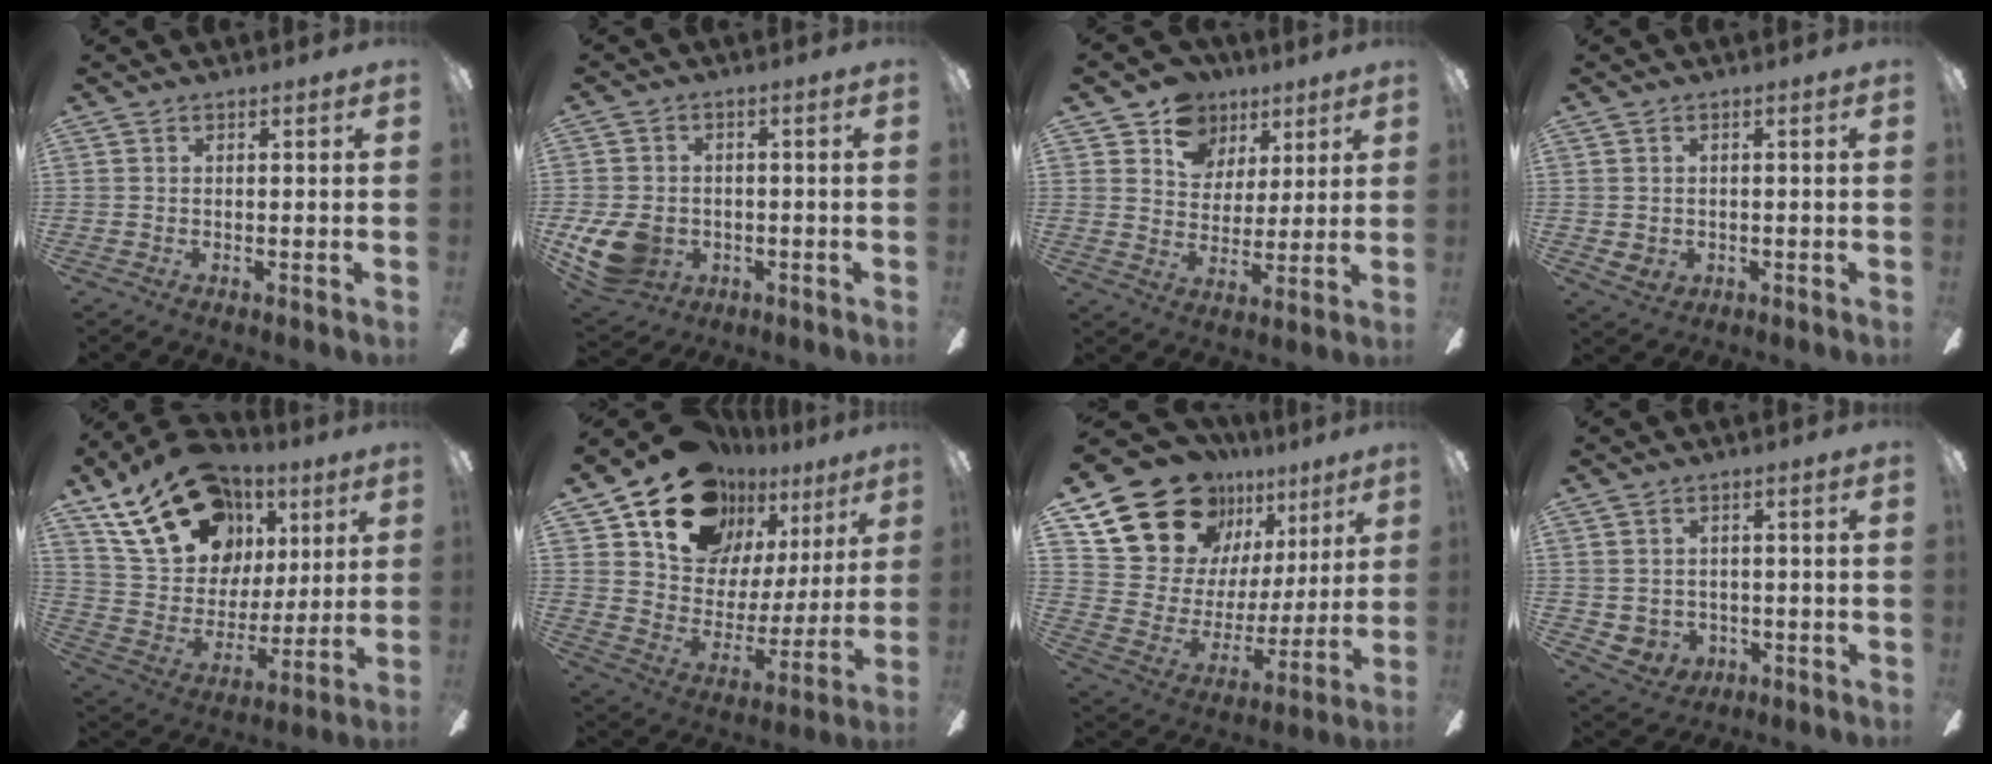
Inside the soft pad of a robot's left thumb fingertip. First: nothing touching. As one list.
[{"total": 11.1, "force": [-3.2, 8.7, 6.2], "torque": [-0.135, 0.012, -0.056]}, {"total": 11.2, "force": [7.0, 8.5, 2.5], "torque": [-0.045, -0.042, 0.131]}, {"total": 1.8, "force": [0.4, 1.6, 0.8], "torque": [-0.016, 0.001, 0.008]}, {"total": 23.8, "force": [13.4, 15.8, 11.8], "torque": [-0.202, -0.054, 0.254]}, {"total": 18.4, "force": [13.3, 11.1, 6.2], "torque": [-0.115, -0.094, 0.244]}, {"total": 22.2, "force": [15.8, 13.2, 8.5], "torque": [-0.156, -0.101, 0.305]}, {"total": 3.4, "force": [0.9, 3.3, 0.4], "torque": [-0.021, -0.001, 0.018]}]